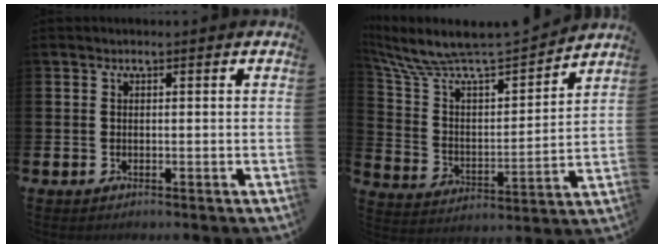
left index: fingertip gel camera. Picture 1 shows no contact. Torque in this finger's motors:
{"motor_torque": [-0.46, -1.68, 0.49, 0.21]}